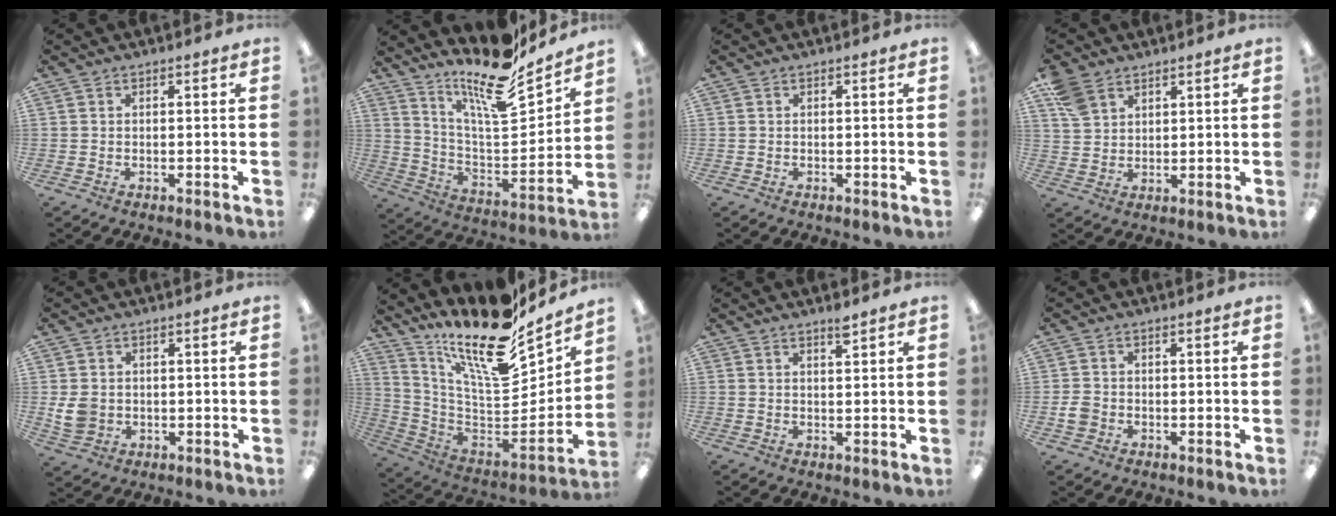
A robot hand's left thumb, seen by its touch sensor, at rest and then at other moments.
{"total": 17.7, "force": [14.3, 4.1, 9.6], "torque": [-0.173, -0.107, 0.241]}
{"total": 0.0}
{"total": 7.0, "force": [4.5, 4.5, 2.8], "torque": [-0.055, -0.009, 0.088]}
{"total": 5.5, "force": [0.1, 4.8, 2.8], "torque": [-0.057, 0.005, 0.006]}
{"total": 19.6, "force": [14.4, 5.9, 11.9], "torque": [-0.194, -0.123, 0.242]}
{"total": 2.2, "force": [1.9, 0.1, 1.1], "torque": [-0.019, -0.006, 0.033]}
{"total": 3.0, "force": [-0.8, 2.5, 1.4], "torque": [-0.021, 0.006, -0.014]}